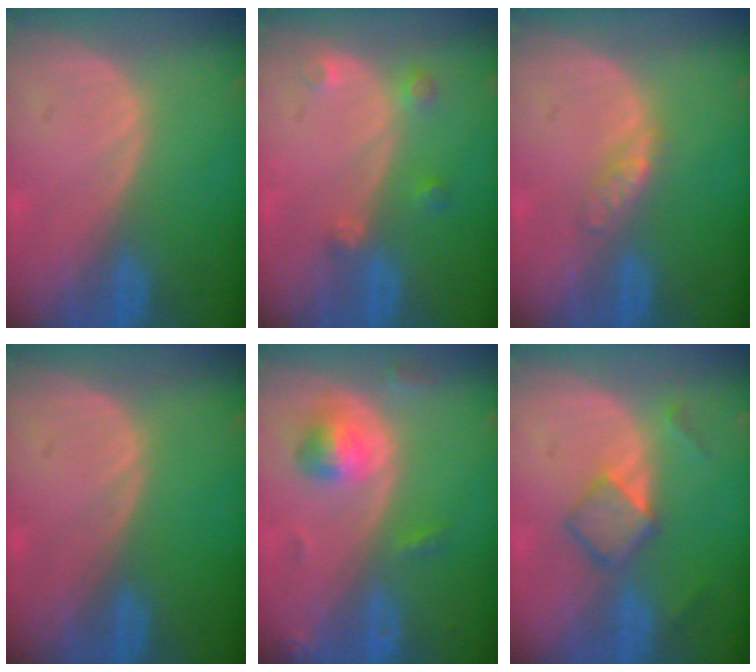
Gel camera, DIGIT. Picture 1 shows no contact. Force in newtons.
{"total": 2.6, "press": 2.6, "slide": 0.5}
{"total": 2.4, "press": 2.4, "slide": 0.2}
{"total": 0.0}
{"total": 4.8, "press": 4.8, "slide": 0.7}
{"total": 5.1, "press": 4.8, "slide": 1.9}